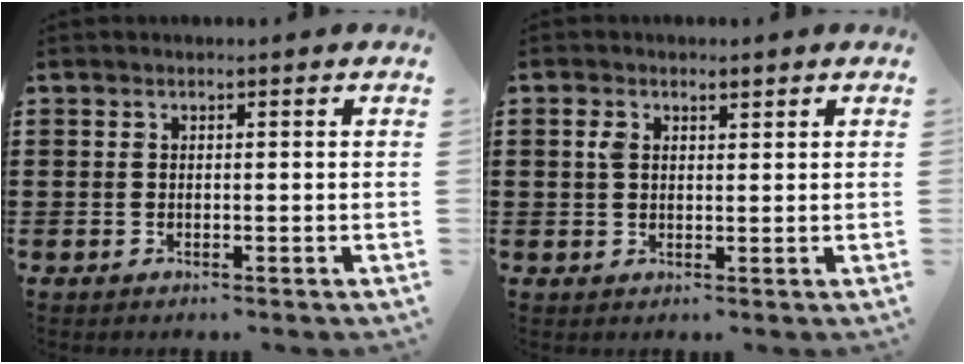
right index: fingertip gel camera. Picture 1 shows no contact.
{"total": 2.1, "force": [0.9, 1.2, 1.5], "torque": [-0.033, 0.006, 0.016]}